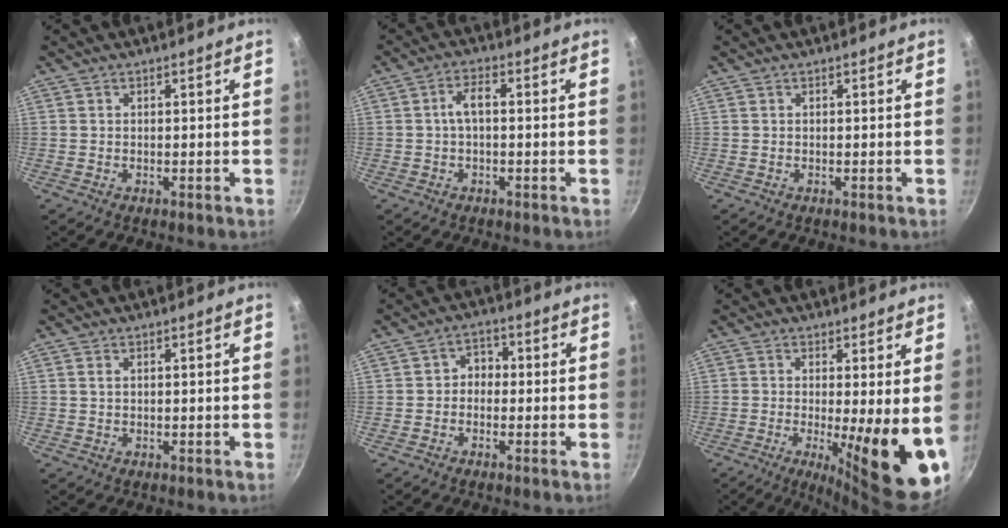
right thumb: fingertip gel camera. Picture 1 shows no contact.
{"total": 3.7, "force": [-0.2, 1.6, 3.3], "torque": [-0.068, 0.020, -0.008]}
{"total": 0.0}
{"total": 0.7, "force": [0.3, 0.4, 0.5], "torque": [-0.011, 0.001, 0.004]}
{"total": 3.5, "force": [-0.6, 3.0, 1.8], "torque": [-0.005, 0.014, -0.020]}
{"total": 14.1, "force": [-1.6, 2.8, 13.7], "torque": [-0.177, -0.025, -0.017]}